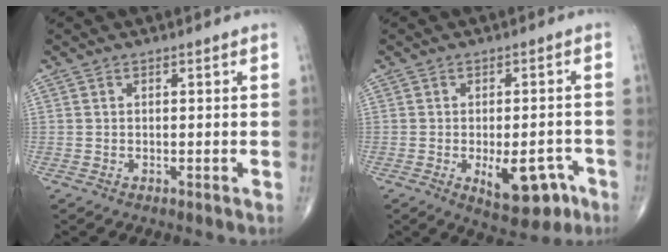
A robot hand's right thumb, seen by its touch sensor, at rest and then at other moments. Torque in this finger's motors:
{"motor_torque": [1.16, 0.98, 0.09, -0.23, 0.19]}